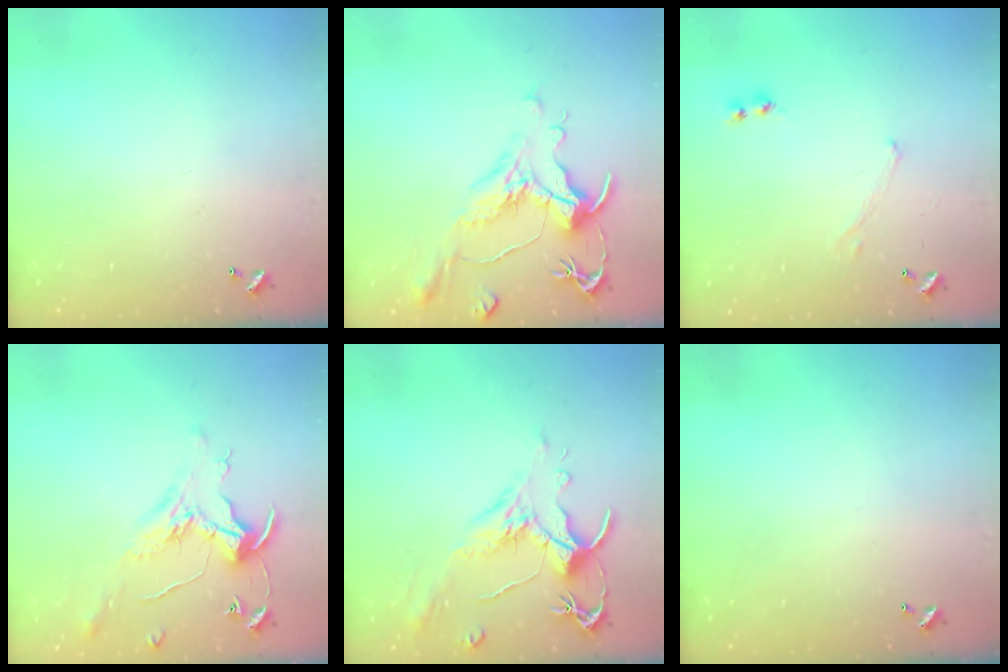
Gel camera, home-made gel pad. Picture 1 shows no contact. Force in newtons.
{"total": 1.1, "press": 0.2, "slide": 1.1}
{"total": 0.7, "press": 0.6, "slide": 0.2}
{"total": 0.8, "press": 0.0, "slide": 0.8}
{"total": 1.6, "press": 1.1, "slide": 1.1}
{"total": 0.0}